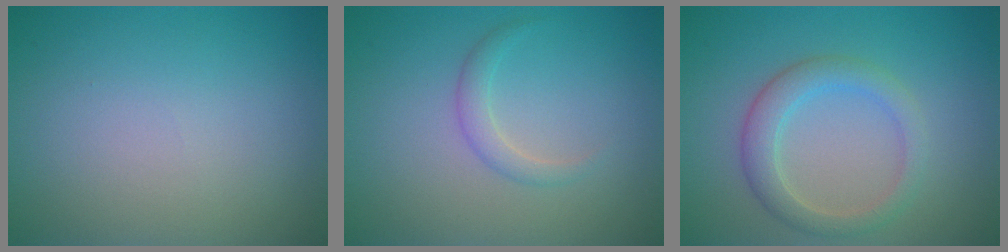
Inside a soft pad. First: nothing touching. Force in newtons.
{"total": 1.4, "press": 1.4, "slide": 0.1}
{"total": 3.1, "press": 3.1, "slide": 0.1}